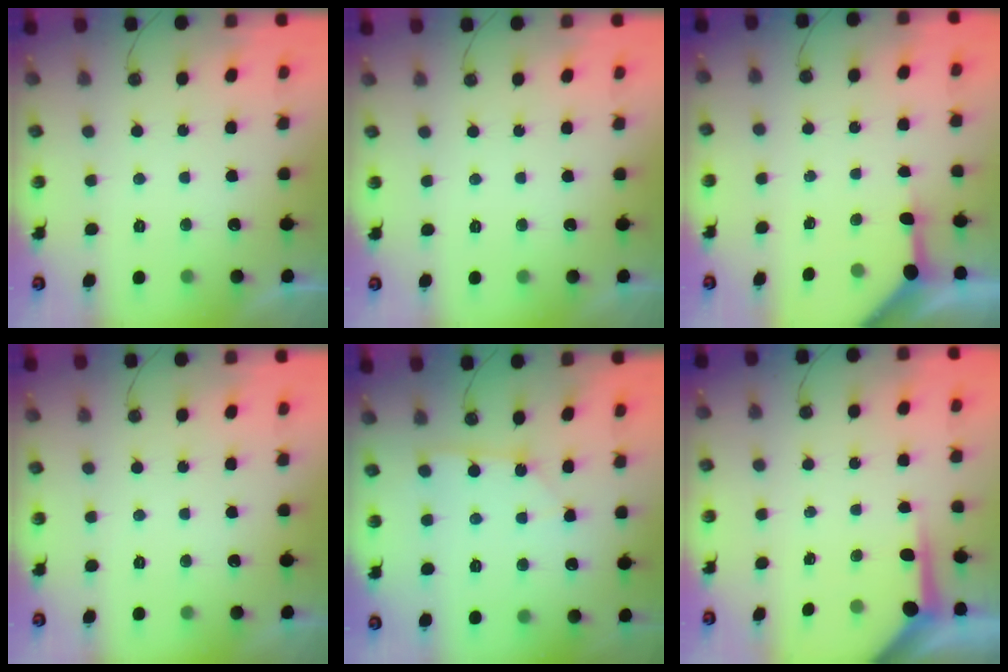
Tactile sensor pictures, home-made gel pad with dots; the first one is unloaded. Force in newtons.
{"total": 0.0}
{"total": 3.7, "press": 3.6, "slide": 0.3}
{"total": 0.0}
{"total": 2.0, "press": 2.0, "slide": 0.3}
{"total": 4.8, "press": 4.8, "slide": 0.4}